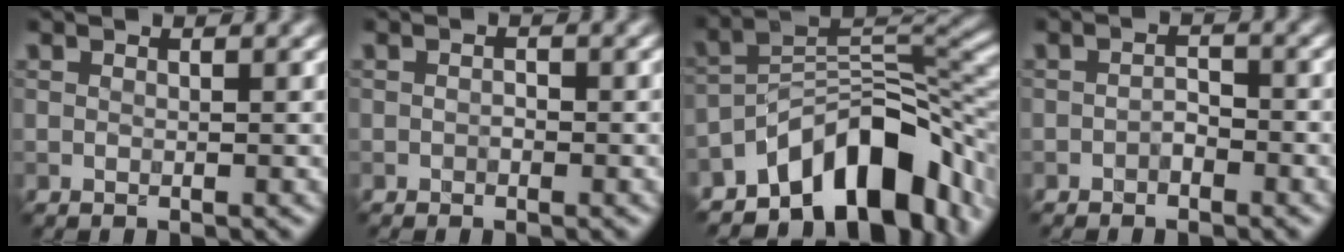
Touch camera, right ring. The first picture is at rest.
{"total": 0.7, "force": [-0.5, 0.4, 0.4], "torque": [-0.008, 0.002, -0.010]}
{"total": 11.7, "force": [-6.8, 5.5, 7.7], "torque": [-0.097, 0.007, -0.128]}
{"total": 1.4, "force": [-0.9, 0.7, 0.8], "torque": [-0.017, 0.005, -0.020]}